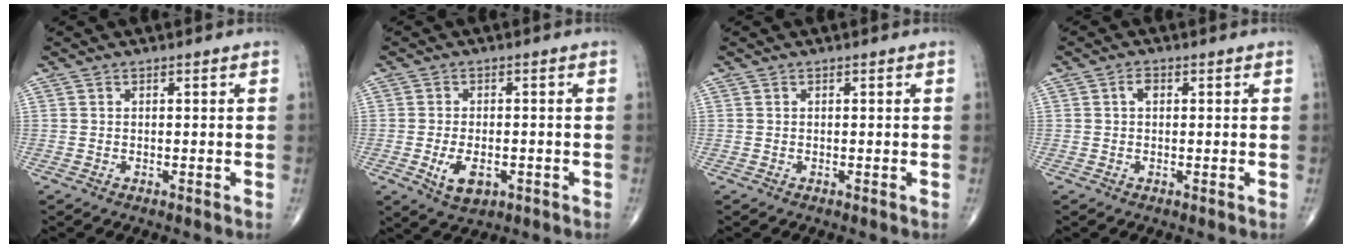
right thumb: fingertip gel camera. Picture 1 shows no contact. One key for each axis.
{"total": 5.7, "fx": -1.9, "fy": 3.2, "fz": 4.3, "tx": -0.072, "ty": -0.002, "tz": -0.023}
{"total": 0.0}
{"total": 1.7, "fx": 0.3, "fy": 1.0, "fz": 1.3, "tx": -0.022, "ty": 0.005, "tz": 0.004}